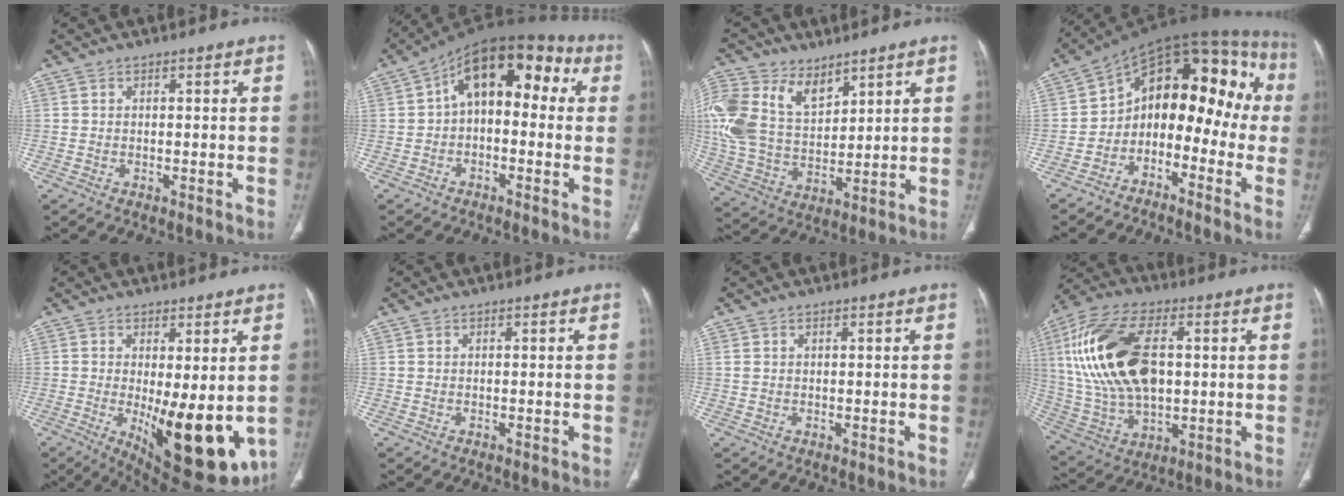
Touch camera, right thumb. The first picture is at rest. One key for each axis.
{"total": 15.0, "fx": 2.4, "fy": 8.9, "fz": 11.8, "tx": -0.136, "ty": 0.052, "tz": 0.020}
{"total": 19.2, "fx": 9.1, "fy": 12.4, "fz": 11.5, "tx": -0.258, "ty": -0.014, "tz": 0.184}
{"total": 17.7, "fx": -3.2, "fy": 11.3, "fz": 13.2, "tx": -0.127, "ty": 0.107, "tz": -0.062}
{"total": 16.3, "fx": -2.5, "fy": 6.1, "fz": 15.0, "tx": -0.206, "ty": -0.036, "tz": -0.013}
{"total": 0.0}
{"total": 1.0, "fx": 0.5, "fy": 0.6, "fz": 0.7, "tx": -0.020, "ty": 0.010, "tz": 0.015}
{"total": 22.7, "fx": 3.6, "fy": 12.6, "fz": 18.6, "tx": -0.375, "ty": 0.001, "tz": 0.069}